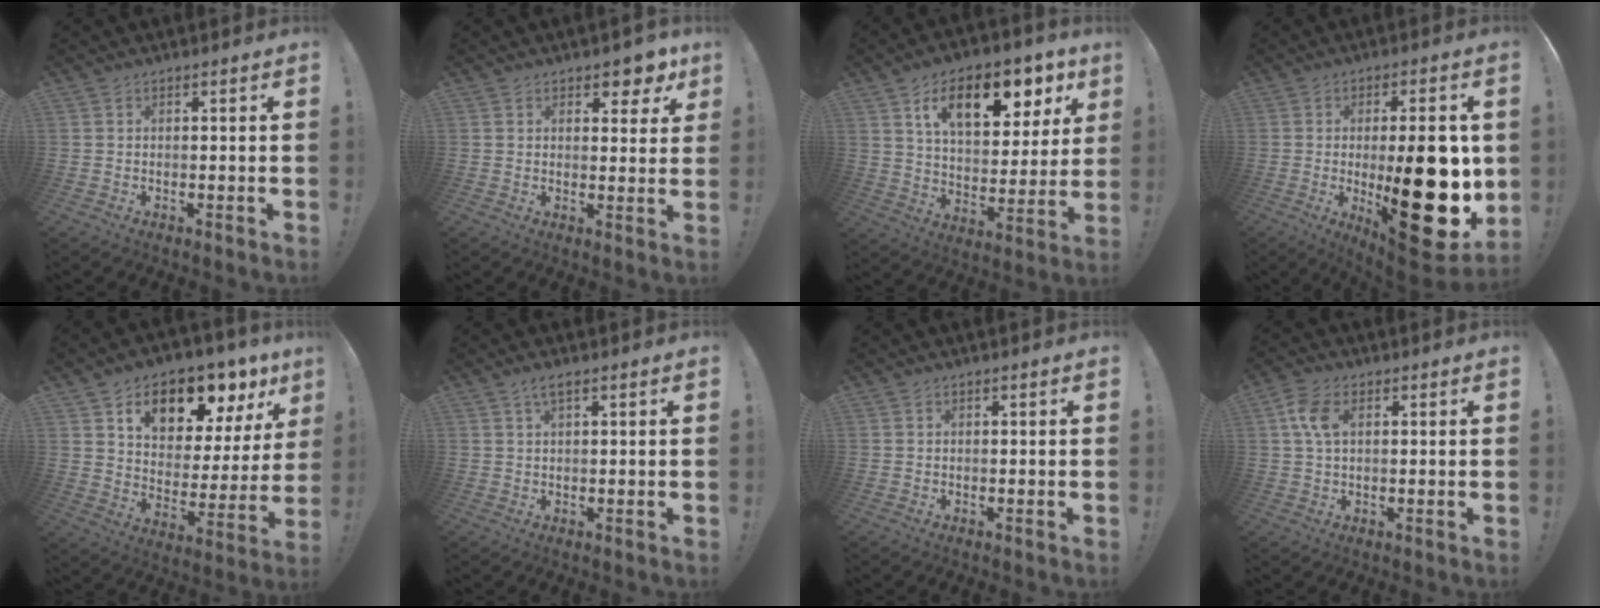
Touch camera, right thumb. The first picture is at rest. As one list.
[{"total": 6.2, "force": [4.4, 3.2, 3.0], "torque": [-0.018, -0.033, 0.074]}, {"total": 16.7, "force": [8.6, 8.6, 11.5], "torque": [-0.166, -0.040, 0.141]}, {"total": 27.8, "force": [-2.3, 10.2, 25.8], "torque": [-0.368, -0.020, -0.017]}, {"total": 13.7, "force": [9.0, 7.1, 7.4], "torque": [-0.099, -0.066, 0.151]}, {"total": 2.1, "force": [1.2, 0.4, 1.7], "torque": [-0.037, 0.000, 0.021]}, {"total": 0.0}, {"total": 6.5, "force": [1.8, 3.6, 5.1], "torque": [-0.110, 0.004, 0.033]}]